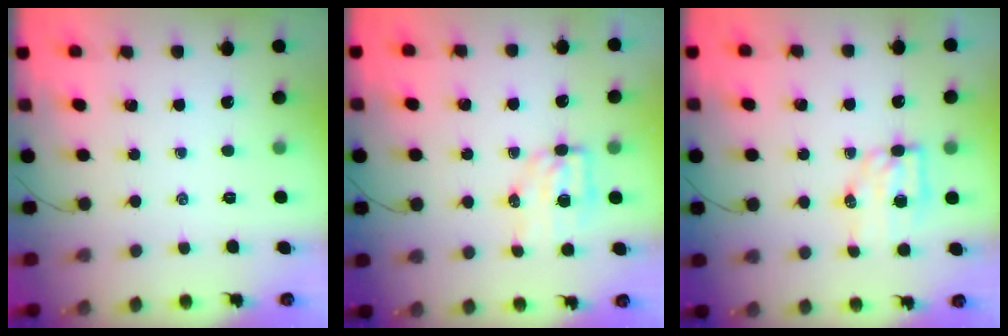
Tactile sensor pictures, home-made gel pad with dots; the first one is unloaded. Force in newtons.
{"total": 6.1, "press": 6.0, "slide": 1.0}
{"total": 7.1, "press": 7.0, "slide": 0.9}